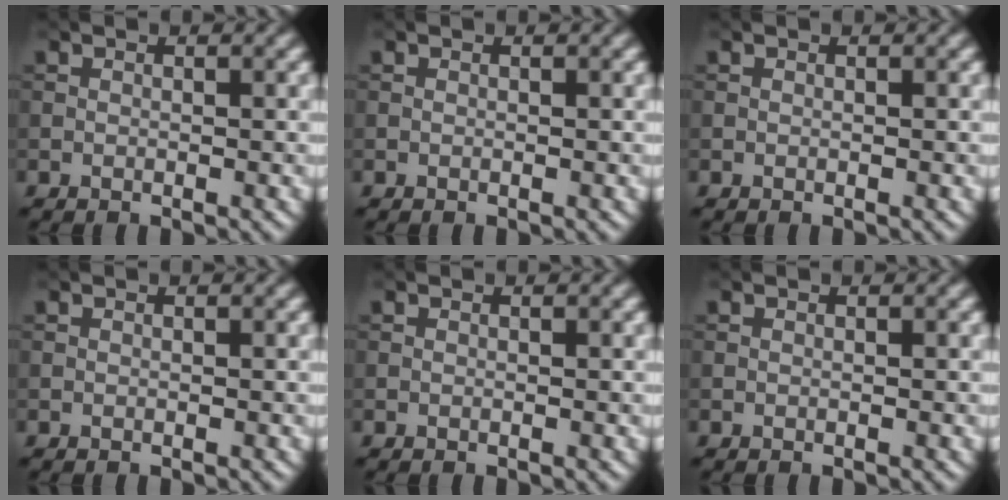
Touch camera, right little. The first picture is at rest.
{"total": 0.0}
{"total": 0.0}
{"total": 0.0}
{"total": 0.0}
{"total": 0.0}